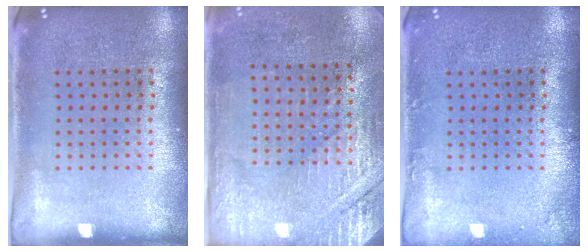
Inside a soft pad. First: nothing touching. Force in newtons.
{"total": 2.8, "press": 2.7, "slide": 0.9}
{"total": 1.0, "press": 1.0, "slide": 0.2}